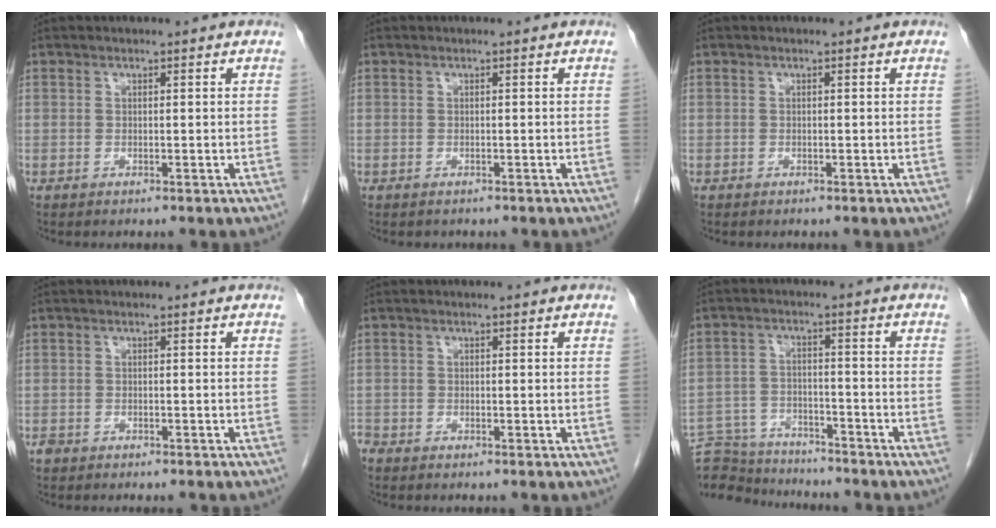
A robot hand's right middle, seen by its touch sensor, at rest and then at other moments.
{"total": 0.0}
{"total": 0.0}
{"total": 2.0, "force": [-1.7, 0.7, 0.7], "torque": [-0.009, -0.001, -0.022]}
{"total": 1.3, "force": [-1.2, 0.5, 0.2], "torque": [-0.010, -0.001, -0.023]}
{"total": 14.0, "force": [-13.3, 3.0, 2.9], "torque": [-0.063, 0.014, -0.204]}